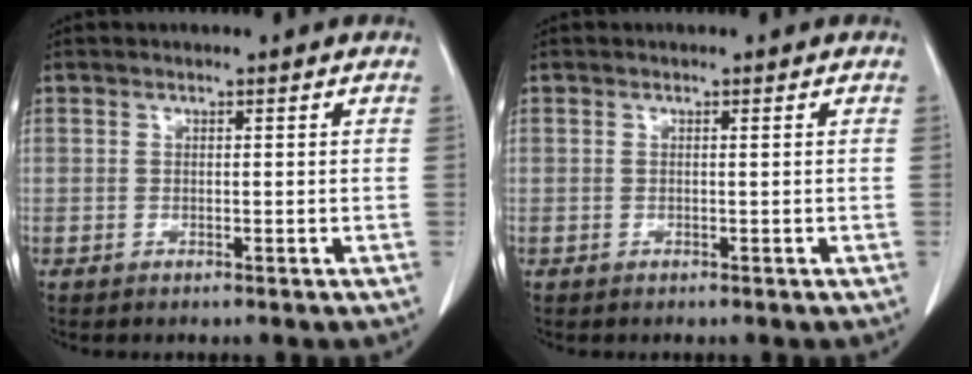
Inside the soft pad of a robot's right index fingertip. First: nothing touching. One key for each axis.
{"total": 0.0}